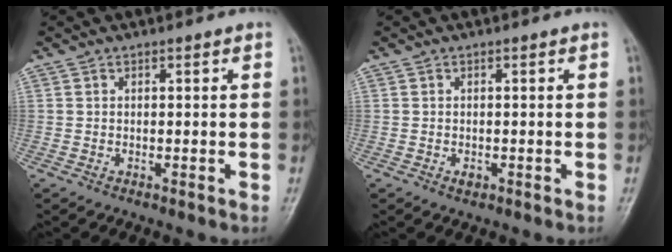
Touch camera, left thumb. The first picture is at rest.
{"total": 1.0, "force": [-0.4, 0.6, 0.7], "torque": [-0.006, 0.002, -0.003]}